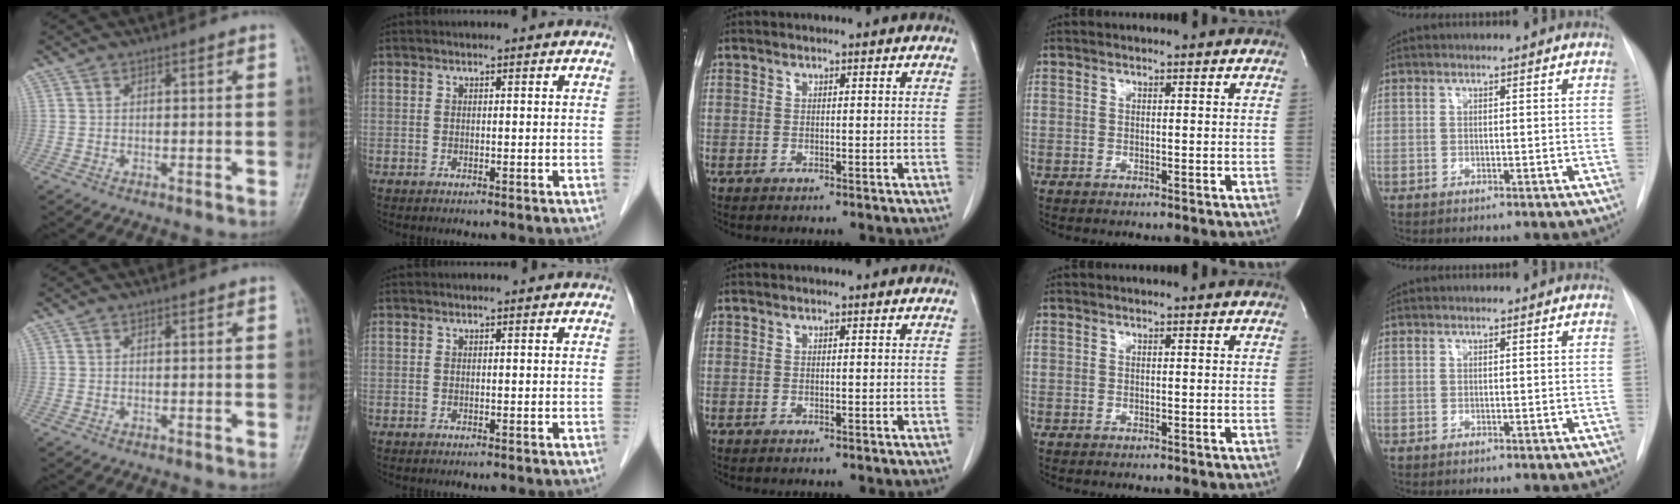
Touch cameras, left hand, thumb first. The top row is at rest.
{}